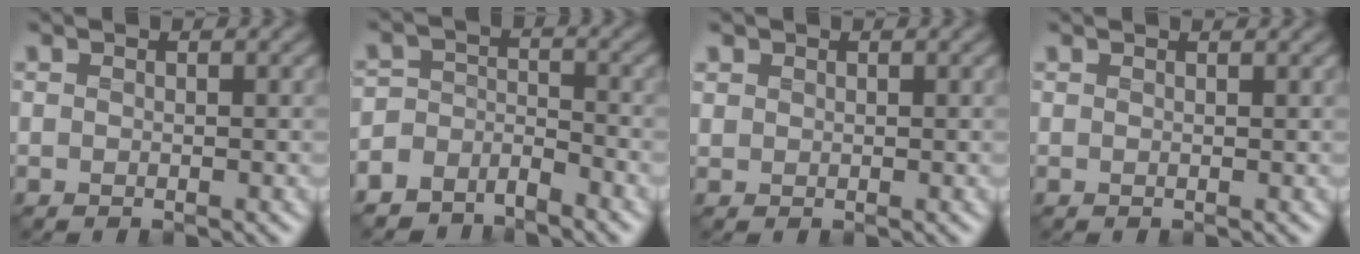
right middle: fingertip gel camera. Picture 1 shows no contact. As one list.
[{"total": 4.7, "force": [-4.2, 1.9, 0.7], "torque": [-0.007, -0.003, -0.085]}, {"total": 0.9, "force": [0.4, 0.8, 0.1], "torque": [-0.003, -0.003, 0.007]}, {"total": 0.8, "force": [0.8, 0.1, 0.2], "torque": [-0.010, -0.002, 0.008]}]